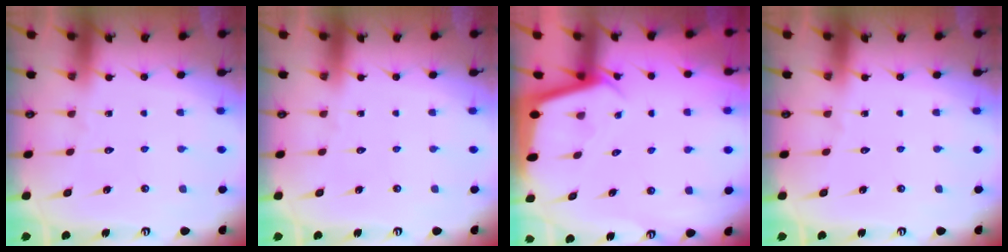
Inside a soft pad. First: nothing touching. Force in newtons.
{"total": 0.0}
{"total": 2.5, "press": 2.5, "slide": 0.1}
{"total": 0.0}